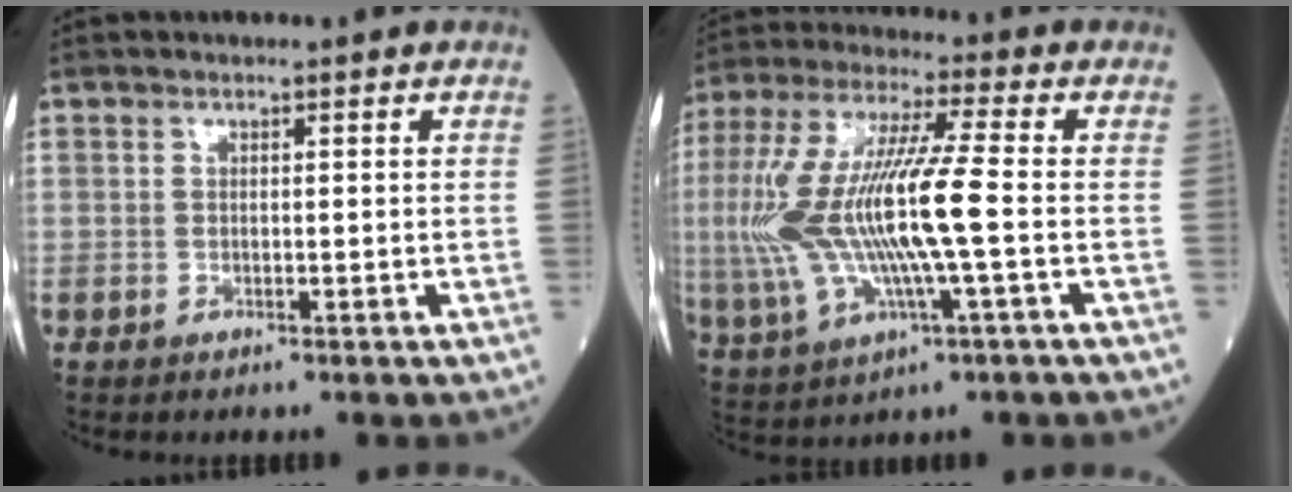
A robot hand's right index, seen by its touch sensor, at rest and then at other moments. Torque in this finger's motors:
{"motor_torque": [1.39, -0.75, 1.06, 0.21]}